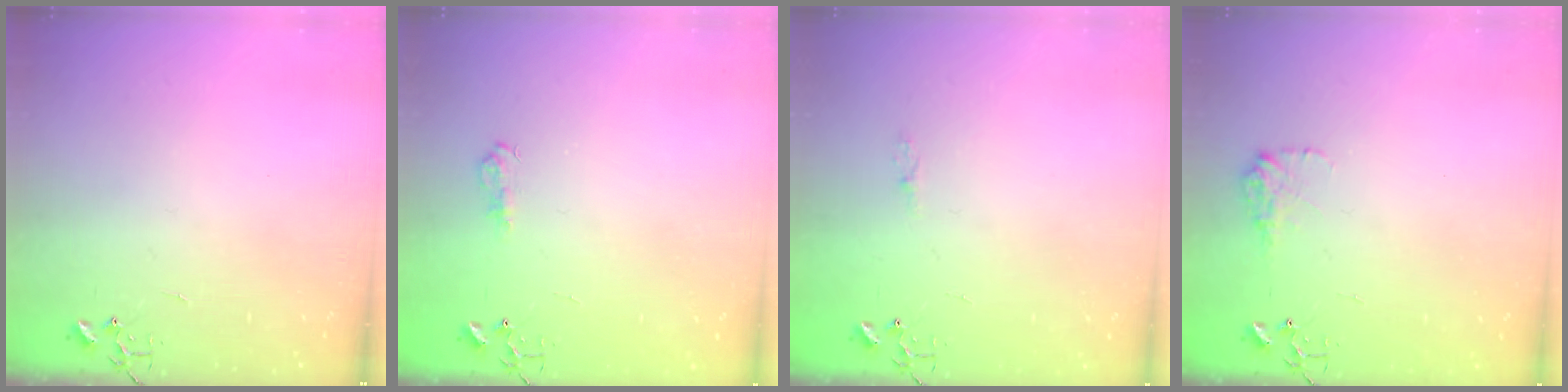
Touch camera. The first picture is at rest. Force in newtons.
{"total": 7.9, "press": 7.8, "slide": 0.8}
{"total": 3.3, "press": 3.3, "slide": 0.4}
{"total": 9.6, "press": 9.6, "slide": 0.3}